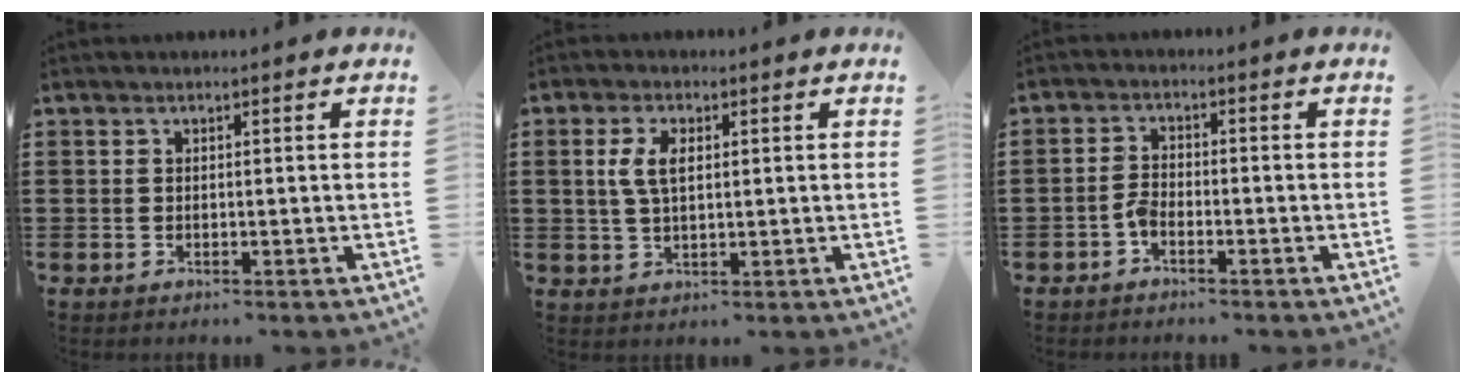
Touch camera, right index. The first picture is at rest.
{"total": 4.5, "force": [0.9, 2.2, 3.9], "torque": [-0.090, 0.008, 0.011]}
{"total": 2.0, "force": [-1.4, 0.8, 1.3], "torque": [-0.034, 0.003, -0.030]}